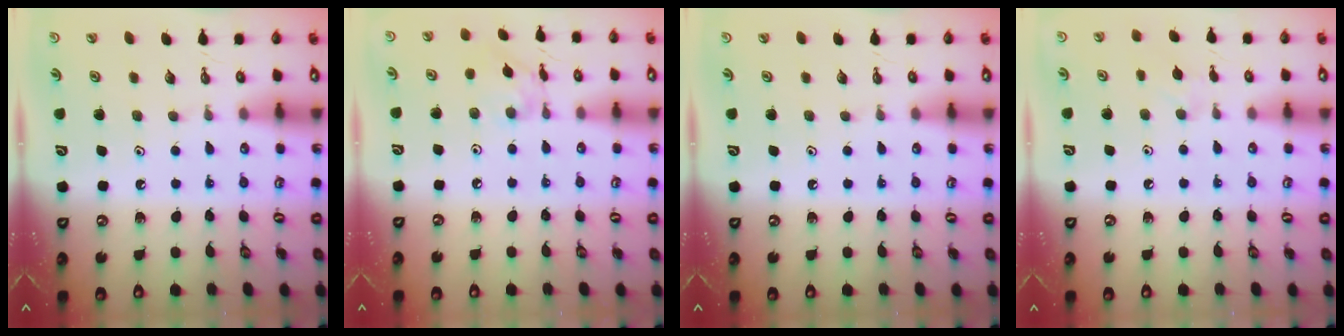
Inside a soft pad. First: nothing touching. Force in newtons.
{"total": 6.0, "press": 6.0, "slide": 0.3}
{"total": 0.0}
{"total": 5.3, "press": 5.2, "slide": 0.9}